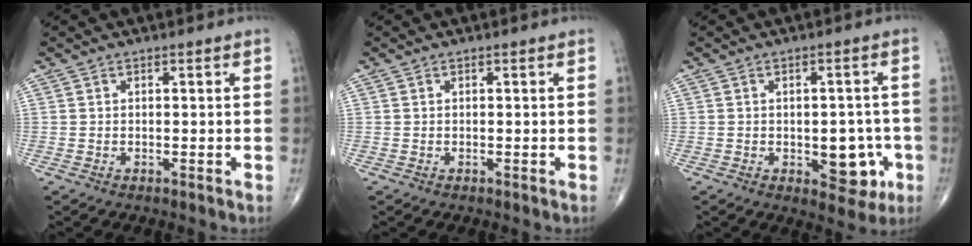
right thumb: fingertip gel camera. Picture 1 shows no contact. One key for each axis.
{"total": 0.0}
{"total": 8.3, "fx": -2.2, "fy": 4.7, "fz": 6.4, "tx": -0.044, "ty": 0.012, "tz": -0.020}